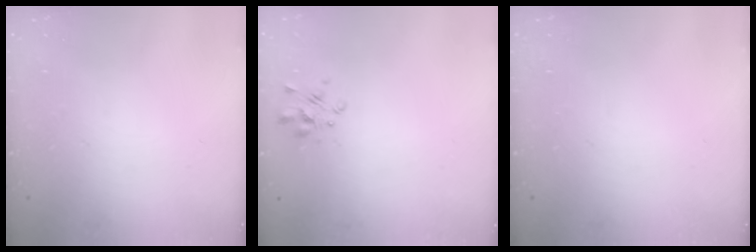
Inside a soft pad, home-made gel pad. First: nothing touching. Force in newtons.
{"total": 2.4, "press": 2.3, "slide": 0.7}
{"total": 0.0}